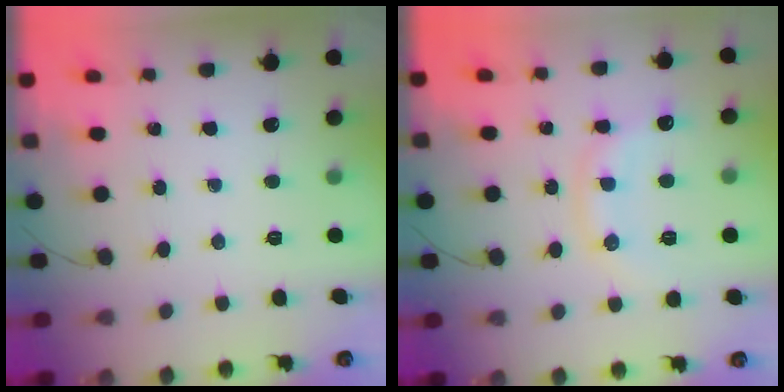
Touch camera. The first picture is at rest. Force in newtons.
{"total": 10.8, "press": 10.8, "slide": 0.7}